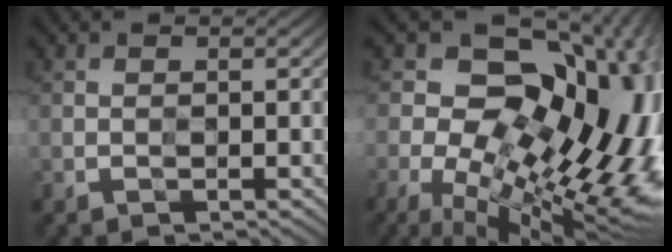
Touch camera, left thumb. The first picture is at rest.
{"total": 19.6, "force": [-1.8, 12.0, 15.4], "torque": [-0.223, 0.008, -0.021]}